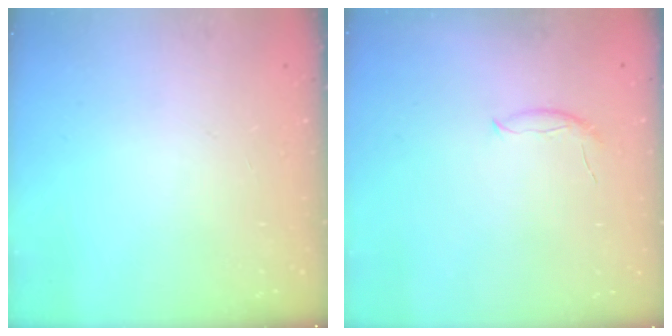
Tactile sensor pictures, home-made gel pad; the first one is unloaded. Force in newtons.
{"total": 6.7, "press": 6.7, "slide": 0.8}